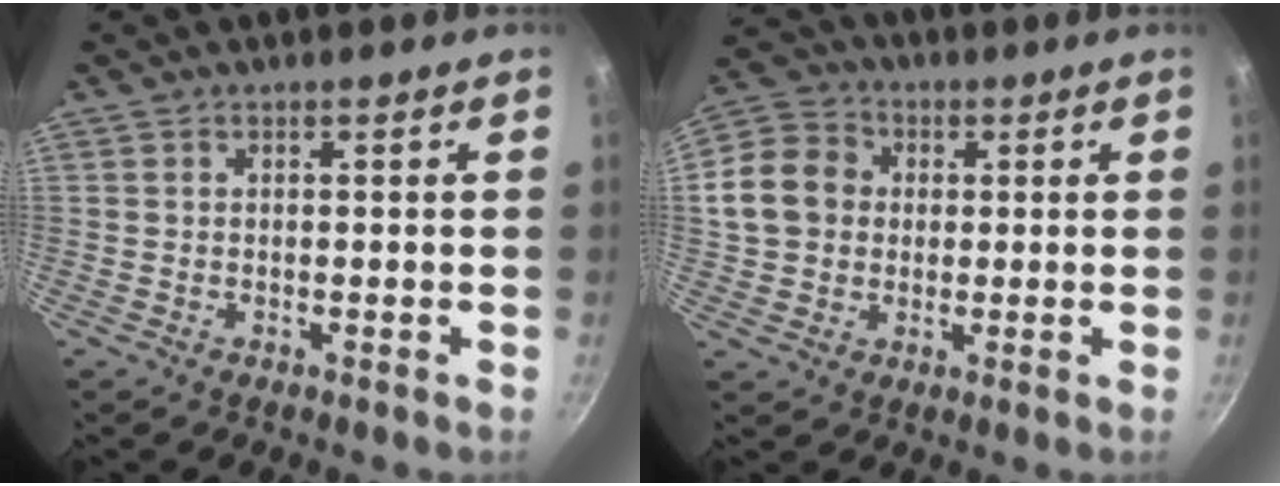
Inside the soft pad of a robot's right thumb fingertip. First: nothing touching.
{"total": 11.2, "force": [1.3, 9.6, 5.6], "torque": [-0.077, 0.017, 0.010]}